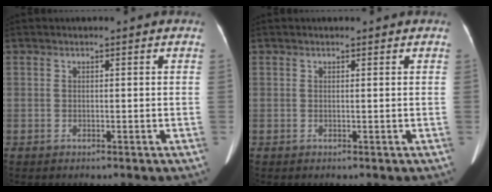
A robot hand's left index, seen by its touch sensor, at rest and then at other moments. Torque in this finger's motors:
{"motor_torque": [-0.01, 0.01, 0.01, 0.00]}